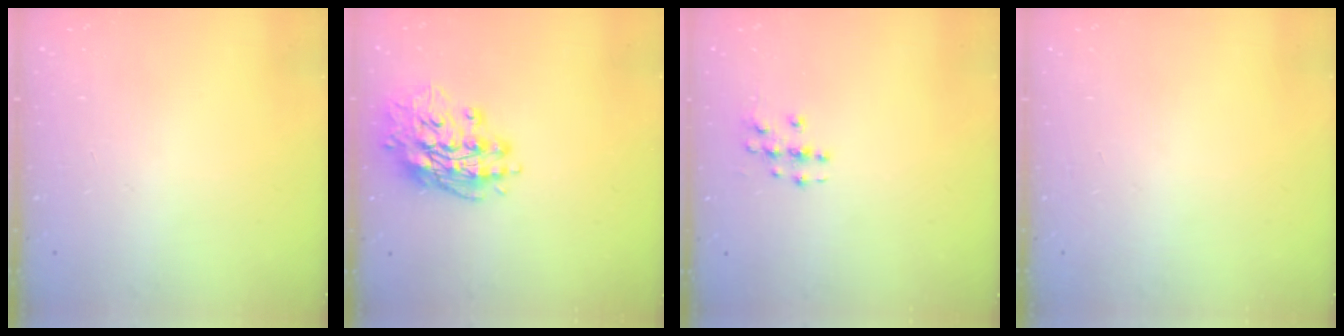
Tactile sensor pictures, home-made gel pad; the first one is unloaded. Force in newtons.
{"total": 15.4, "press": 15.2, "slide": 2.6}
{"total": 3.4, "press": 3.4, "slide": 0.2}
{"total": 0.0}